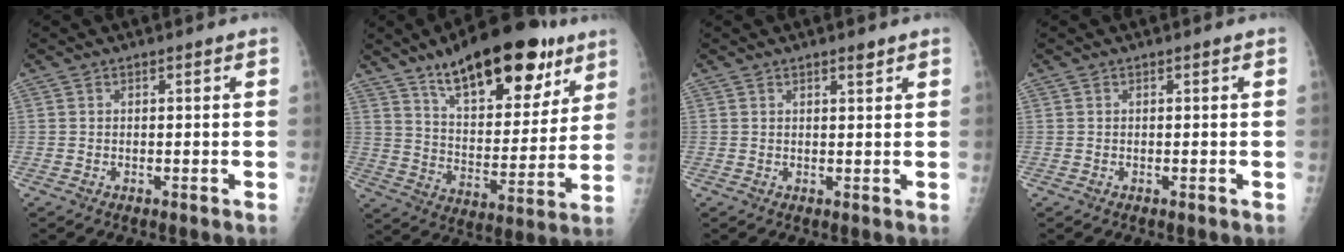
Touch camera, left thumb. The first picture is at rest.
{"total": 24.4, "force": [15.1, 10.1, 16.3], "torque": [-0.204, -0.051, 0.238]}
{"total": 1.7, "force": [1.2, 0.4, 1.2], "torque": [-0.014, -0.007, 0.019]}
{"total": 0.0}